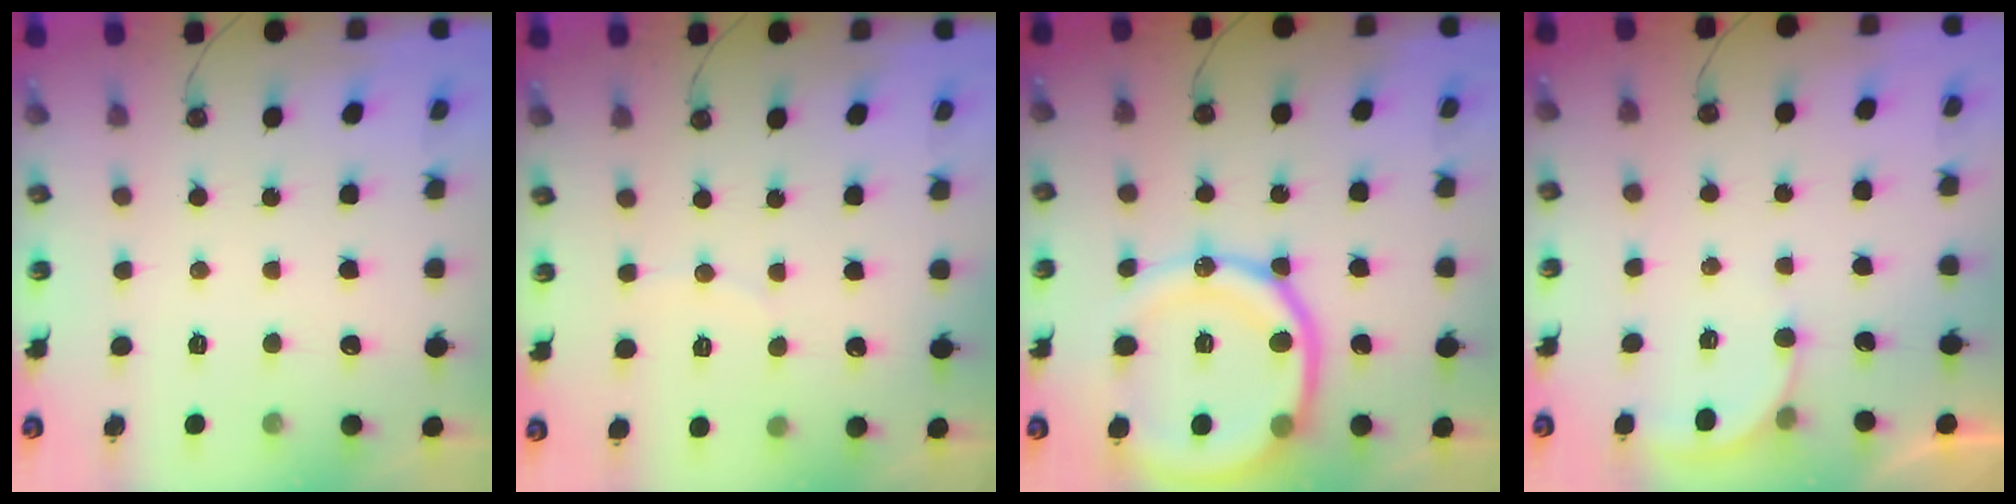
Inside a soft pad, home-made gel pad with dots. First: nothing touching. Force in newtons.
{"total": 2.4, "press": 2.4, "slide": 0.2}
{"total": 19.9, "press": 19.7, "slide": 2.4}
{"total": 3.4, "press": 3.4, "slide": 0.3}